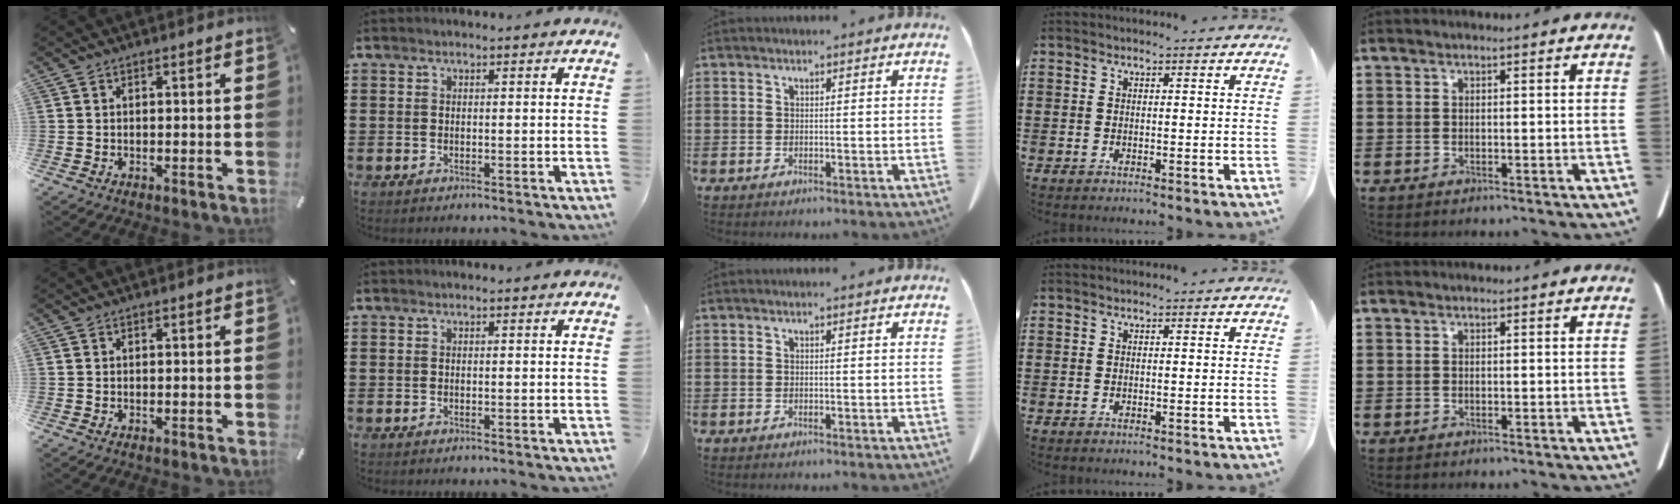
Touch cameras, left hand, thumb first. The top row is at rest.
{}